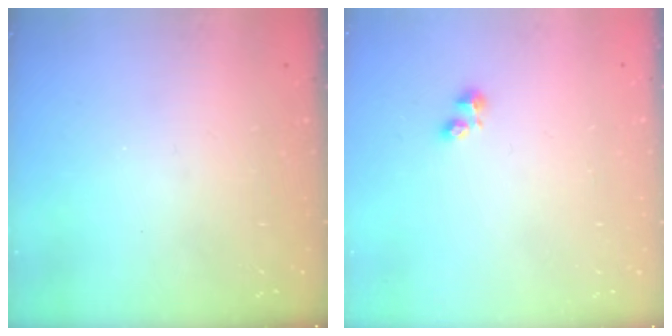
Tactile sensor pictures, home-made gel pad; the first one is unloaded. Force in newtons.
{"total": 2.1, "press": 2.1, "slide": 0.3}